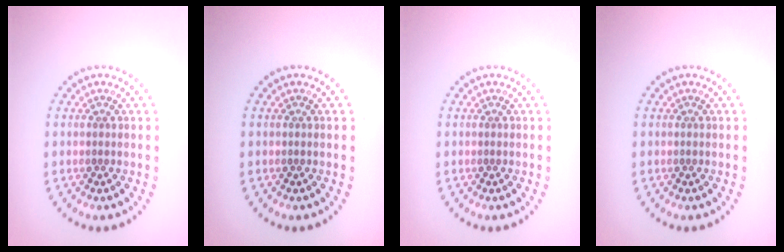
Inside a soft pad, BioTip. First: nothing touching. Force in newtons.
{"total": 0.0}
{"total": 0.0}
{"total": 0.0}